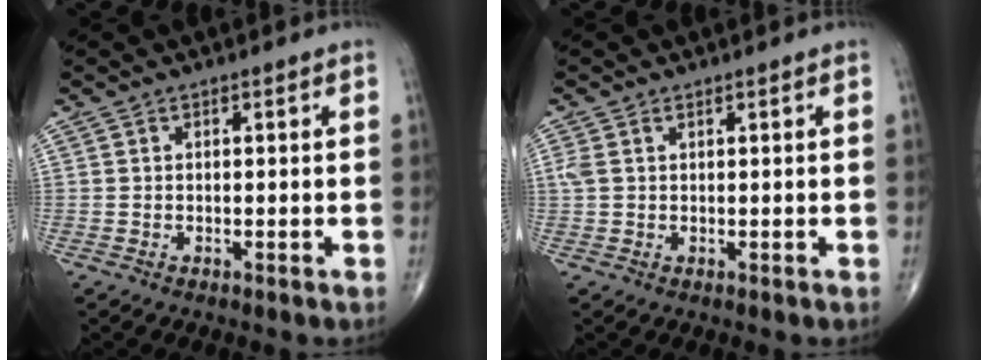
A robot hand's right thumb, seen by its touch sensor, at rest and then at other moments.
{"total": 2.0, "force": [0.7, 1.0, 1.6], "torque": [-0.058, 0.015, 0.020]}